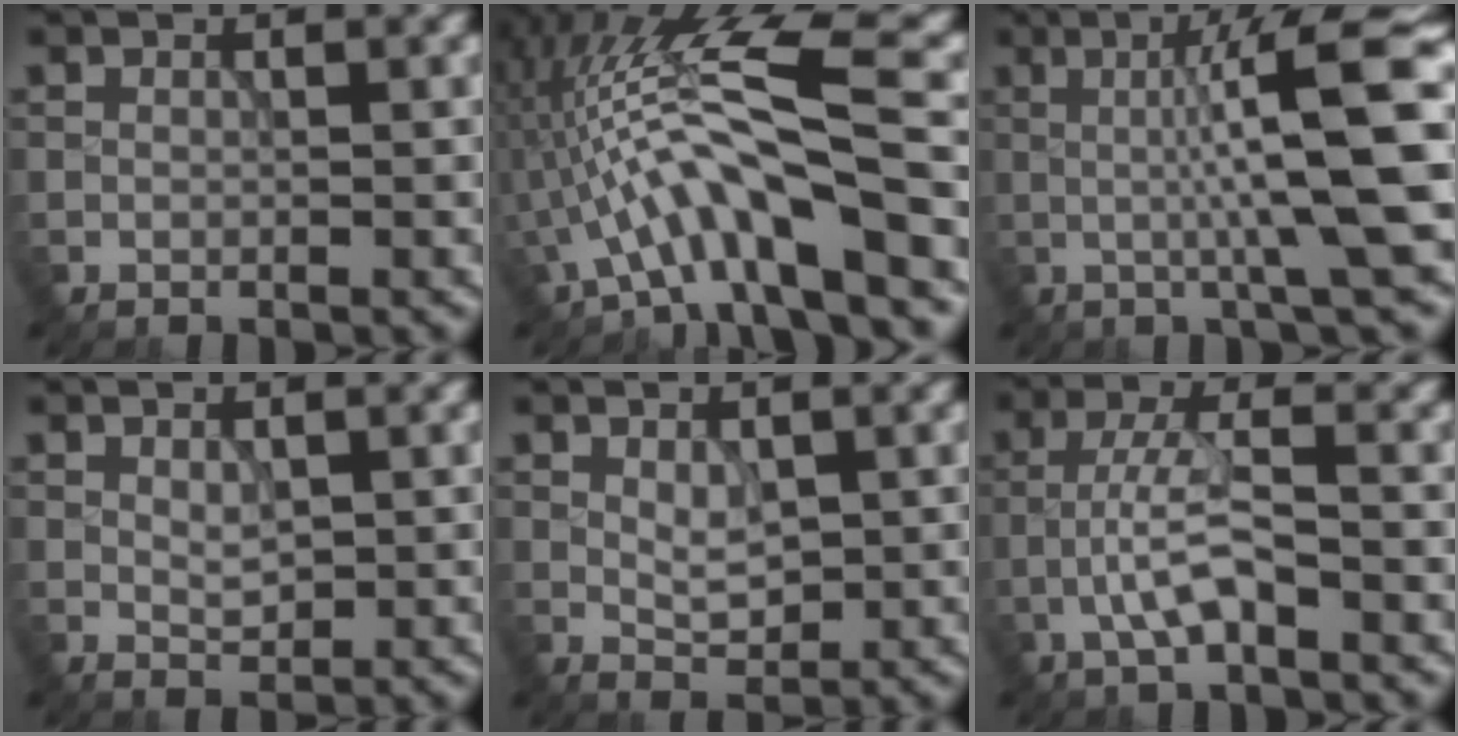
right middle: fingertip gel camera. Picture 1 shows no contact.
{"total": 10.1, "force": [-2.8, 2.0, 9.5], "torque": [-0.170, 0.028, -0.049]}
{"total": 11.6, "force": [0.6, 1.9, 11.4], "torque": [-0.149, 0.013, 0.008]}
{"total": 1.4, "force": [0.3, 0.8, 1.1], "torque": [-0.020, -0.002, 0.009]}
{"total": 2.2, "force": [0.3, 1.3, 1.7], "torque": [-0.030, -0.002, 0.008]}
{"total": 3.9, "force": [-1.6, 1.0, 3.4], "torque": [-0.066, 0.010, -0.035]}